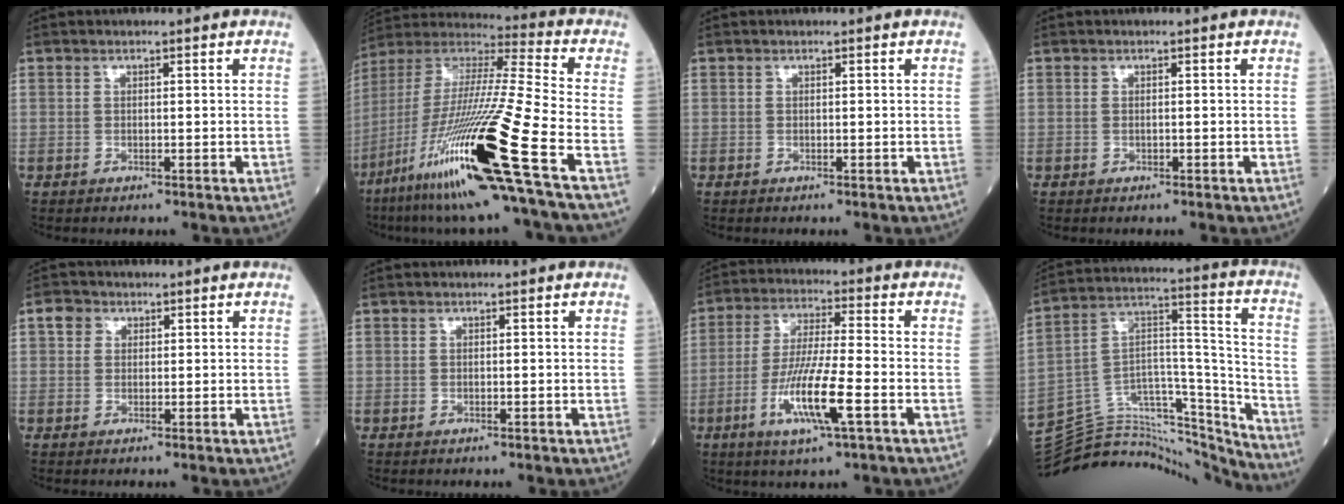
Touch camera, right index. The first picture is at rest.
{"total": 26.8, "force": [-11.9, -0.1, 24.0], "torque": [-0.469, -0.057, -0.222]}
{"total": 0.0}
{"total": 0.0}
{"total": 2.1, "force": [0.7, 1.9, 0.7], "torque": [-0.013, 0.016, 0.008]}
{"total": 0.0}
{"total": 10.9, "force": [-4.0, 0.6, 10.2], "torque": [-0.201, -0.014, -0.075]}
{"total": 26.1, "force": [-24.9, 4.4, 6.2], "torque": [-0.103, 0.041, -0.380]}